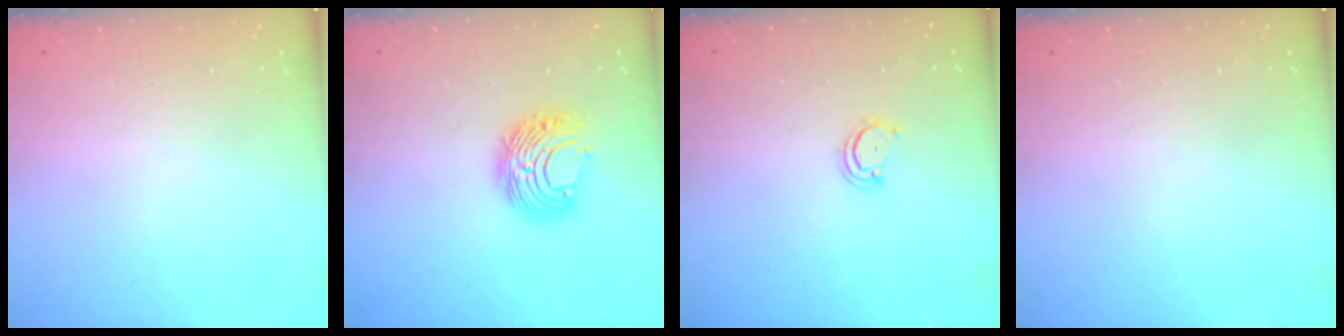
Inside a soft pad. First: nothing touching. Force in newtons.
{"total": 8.6, "press": 8.6, "slide": 0.5}
{"total": 2.6, "press": 2.6, "slide": 0.3}
{"total": 0.0}